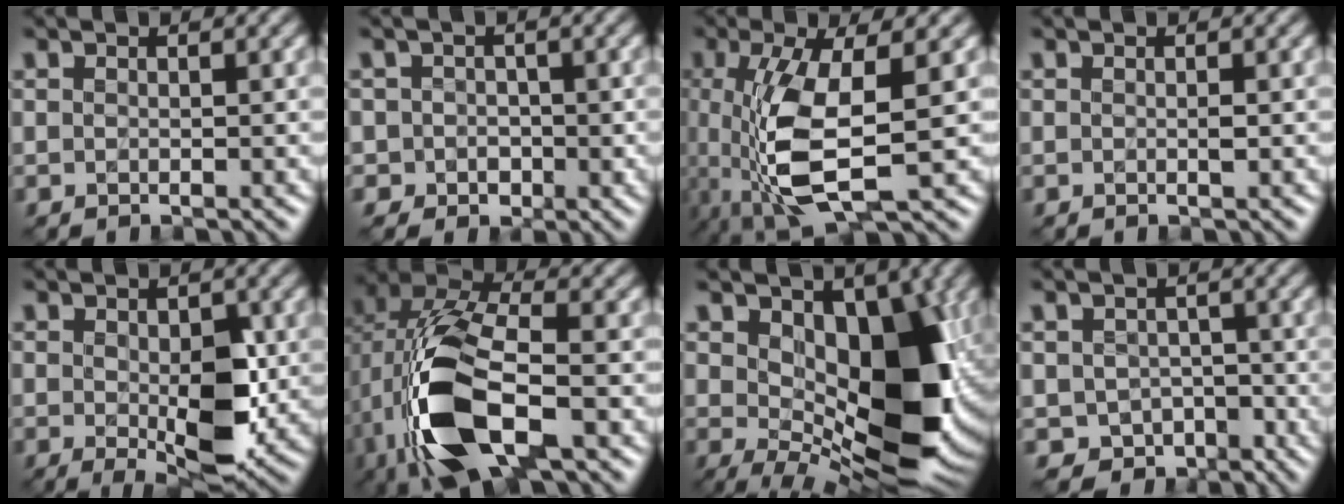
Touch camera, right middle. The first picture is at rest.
{"total": 2.5, "force": [-0.5, 2.4, 0.8], "torque": [0.002, 0.001, -0.018]}
{"total": 7.1, "force": [-0.8, 1.7, 6.8], "torque": [-0.156, -0.008, -0.012]}
{"total": 0.6, "force": [0.0, 0.0, 0.6], "torque": [-0.013, 0.001, 0.003]}
{"total": 5.4, "force": [-0.4, 2.5, 4.8], "torque": [-0.086, -0.006, -0.001]}
{"total": 13.2, "force": [-3.9, 6.7, 10.7], "torque": [-0.239, -0.014, -0.072]}
{"total": 12.6, "force": [1.8, 6.5, 10.7], "torque": [-0.143, -0.012, 0.027]}
{"total": 4.4, "force": [-2.4, 3.3, 1.6], "torque": [-0.017, 0.003, -0.047]}